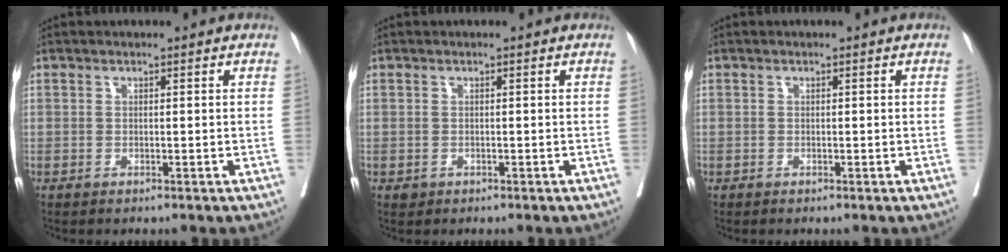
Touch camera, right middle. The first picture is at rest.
{"total": 0.6, "force": [-0.2, 0.6, 0.2], "torque": [-0.003, 0.002, -0.001]}
{"total": 0.0}